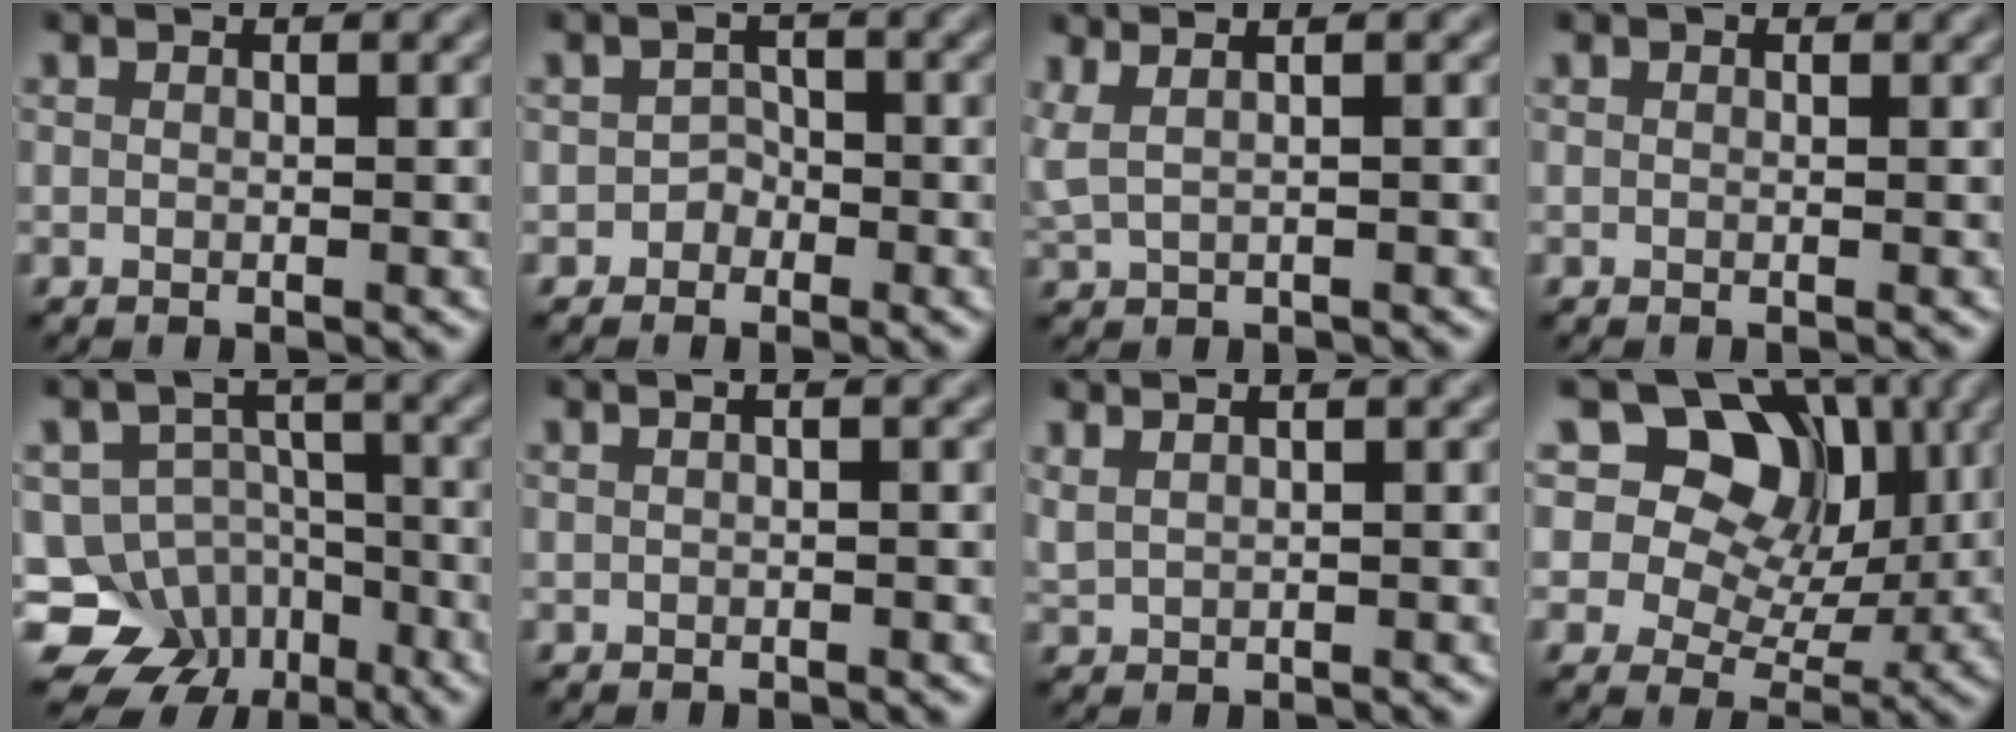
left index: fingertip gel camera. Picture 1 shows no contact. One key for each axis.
{"total": 1.3, "fx": -0.8, "fy": 1.0, "fz": 0.1, "tx": 0.002, "ty": 0.005, "tz": -0.012}
{"total": 3.1, "fx": 1.8, "fy": 1.2, "fz": 2.2, "tx": -0.039, "ty": 0.018, "tz": 0.017}
{"total": 0.8, "fx": 0.6, "fy": 0.4, "fz": 0.3, "tx": -0.011, "ty": -0.003, "tz": 0.002}
{"total": 10.5, "fx": -7.0, "fy": 7.4, "fz": 2.5, "tx": -0.038, "ty": 0.007, "tz": -0.107}
{"total": 1.5, "fx": 0.3, "fy": 0.7, "fz": 1.3, "tx": -0.011, "ty": -0.001, "tz": -0.006}
{"total": 3.5, "fx": 2.3, "fy": 1.5, "fz": 2.1, "tx": -0.025, "ty": 0.016, "tz": 0.025}
{"total": 11.4, "fx": 5.1, "fy": 7.9, "fz": 6.4, "tx": -0.095, "ty": 0.025, "tz": 0.058}